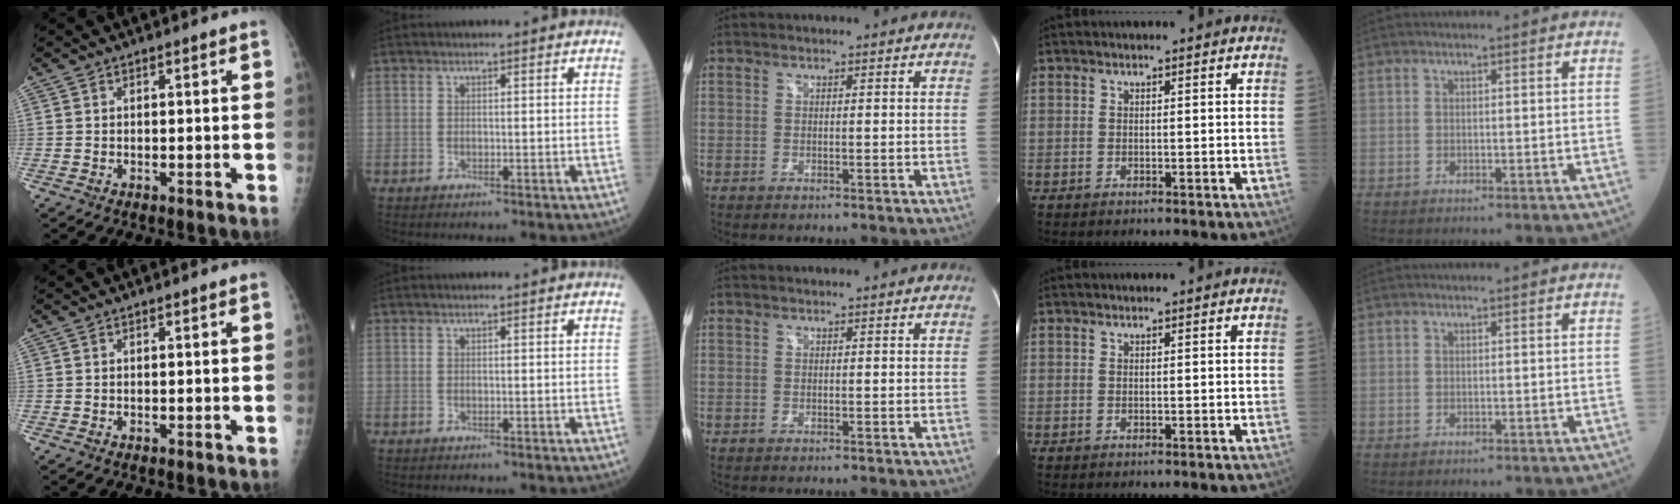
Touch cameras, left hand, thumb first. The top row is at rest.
{}